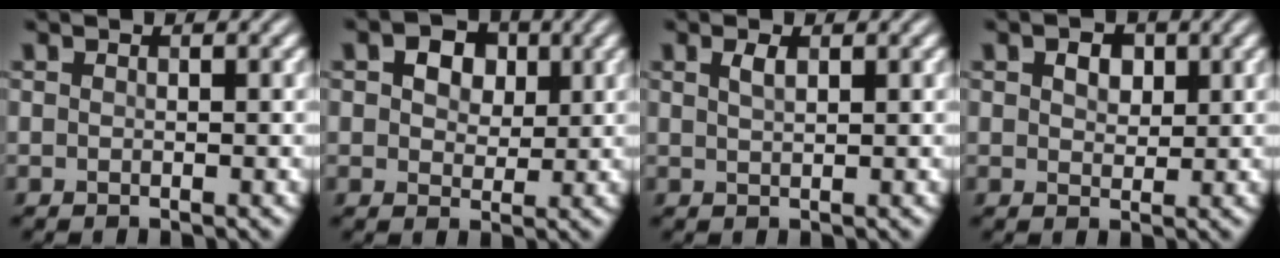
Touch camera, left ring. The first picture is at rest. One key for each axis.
{"total": 4.2, "fx": 1.7, "fy": 3.0, "fz": 2.6, "tx": -0.041, "ty": 0.003, "tz": 0.011}
{"total": 1.2, "fx": 0.7, "fy": 0.4, "fz": 0.9, "tx": -0.019, "ty": 0.002, "tz": 0.013}
{"total": 2.4, "fx": 1.1, "fy": 1.6, "fz": 1.4, "tx": -0.023, "ty": 0.001, "tz": 0.014}